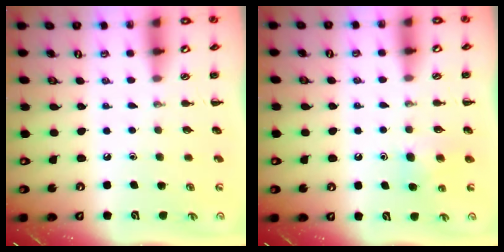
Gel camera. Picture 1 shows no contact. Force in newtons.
{"total": 4.7, "press": 4.5, "slide": 1.5}